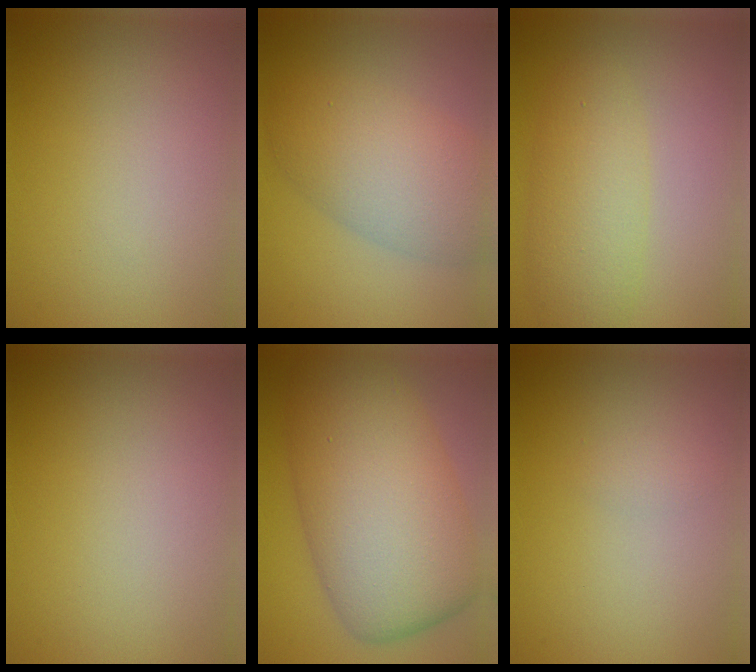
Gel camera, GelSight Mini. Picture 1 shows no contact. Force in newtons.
{"total": 6.4, "press": 6.4, "slide": 0.2}
{"total": 4.3, "press": 4.3, "slide": 0.1}
{"total": 0.0}
{"total": 12.4, "press": 12.4, "slide": 0.4}
{"total": 0.8, "press": 0.7, "slide": 0.1}